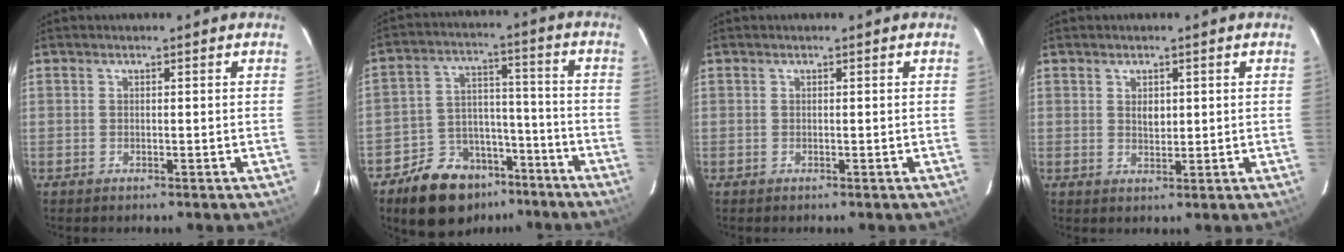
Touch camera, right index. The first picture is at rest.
{"total": 14.5, "force": [-10.1, 9.0, 5.4], "torque": [-0.118, 0.039, -0.142]}
{"total": 0.0}
{"total": 2.3, "force": [0.6, 1.6, 1.5], "torque": [-0.022, 0.001, 0.012]}